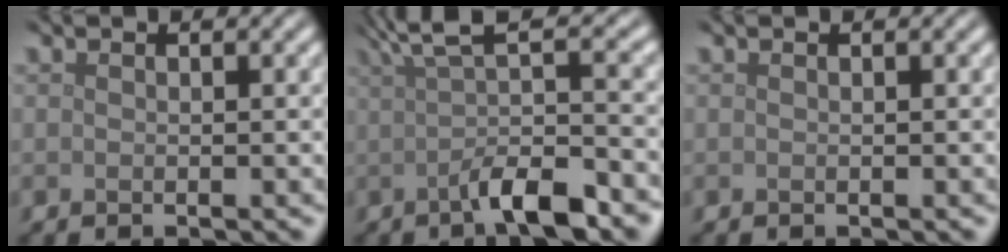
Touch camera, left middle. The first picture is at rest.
{"total": 6.6, "force": [-0.7, 1.9, 6.3], "torque": [-0.089, 0.005, -0.015]}
{"total": 0.0}